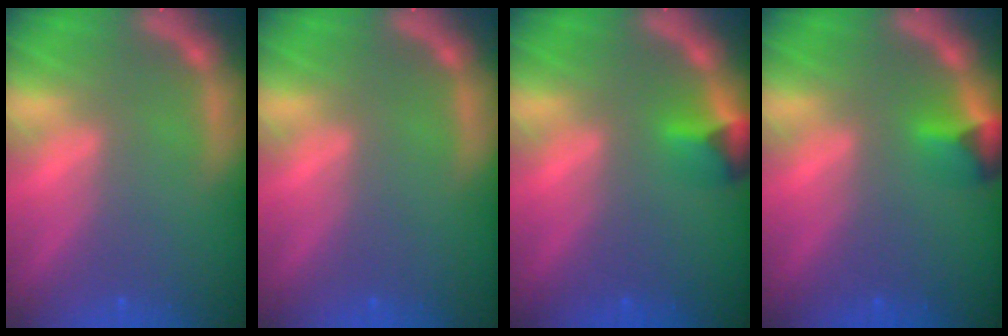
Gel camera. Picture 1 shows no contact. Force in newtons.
{"total": 0.0}
{"total": 2.4}
{"total": 2.4}